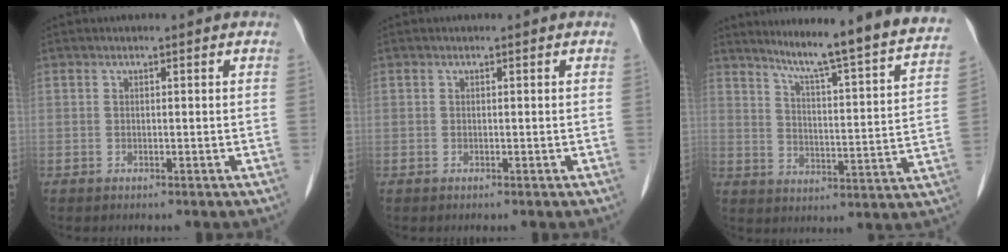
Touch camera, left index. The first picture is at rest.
{"total": 0.0}
{"total": 19.5, "force": [17.6, -0.8, 8.2], "torque": [-0.124, -0.062, 0.227]}